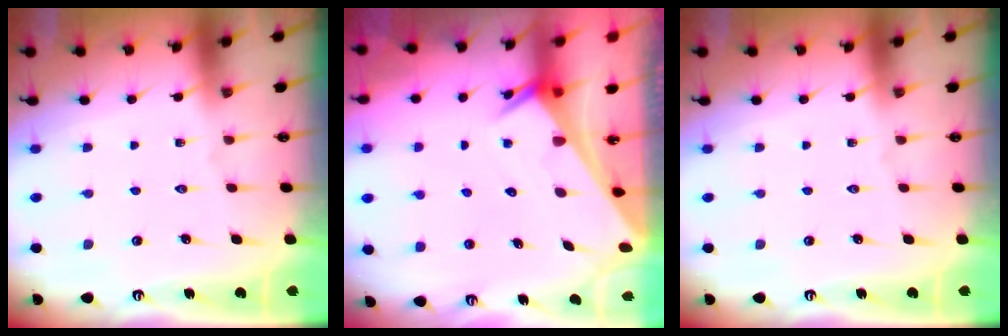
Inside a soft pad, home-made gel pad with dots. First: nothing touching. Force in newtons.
{"total": 2.7, "press": 2.7, "slide": 0.1}
{"total": 0.0}